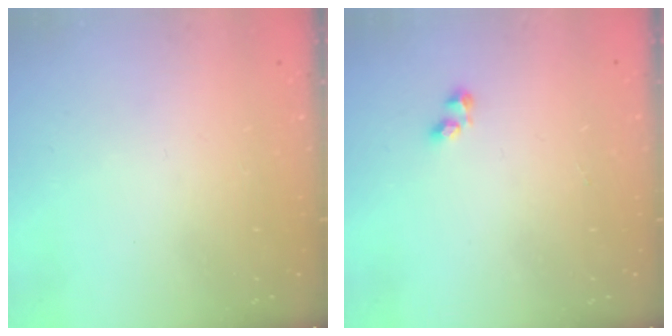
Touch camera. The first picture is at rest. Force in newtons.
{"total": 2.4, "press": 2.1, "slide": 1.1}